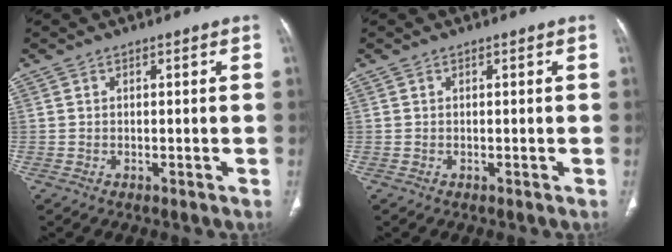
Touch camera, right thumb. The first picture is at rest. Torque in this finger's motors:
{"motor_torque": [0.05, 0.17, -0.25, -0.13, 0.04]}